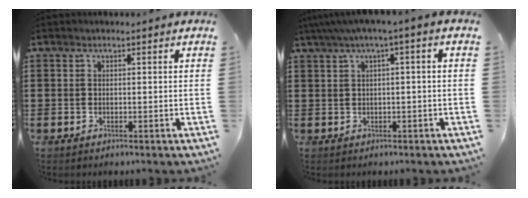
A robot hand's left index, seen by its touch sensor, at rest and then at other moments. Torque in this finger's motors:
{"motor_torque": [2.14, 0.00, 0.62, 0.21]}